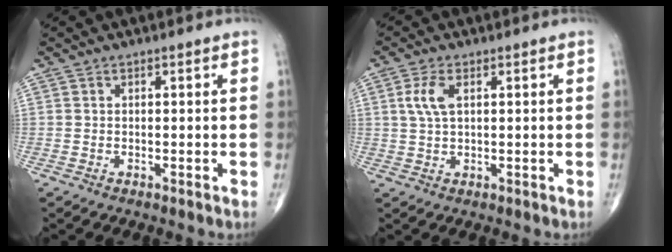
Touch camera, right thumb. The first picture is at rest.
{"total": 4.5, "force": [1.3, 2.2, 3.8], "torque": [-0.088, 0.003, 0.026]}